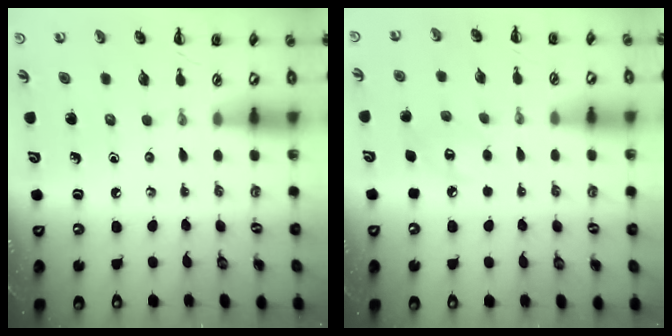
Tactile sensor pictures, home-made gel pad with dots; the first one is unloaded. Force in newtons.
{"total": 6.7, "press": 6.5, "slide": 1.4}